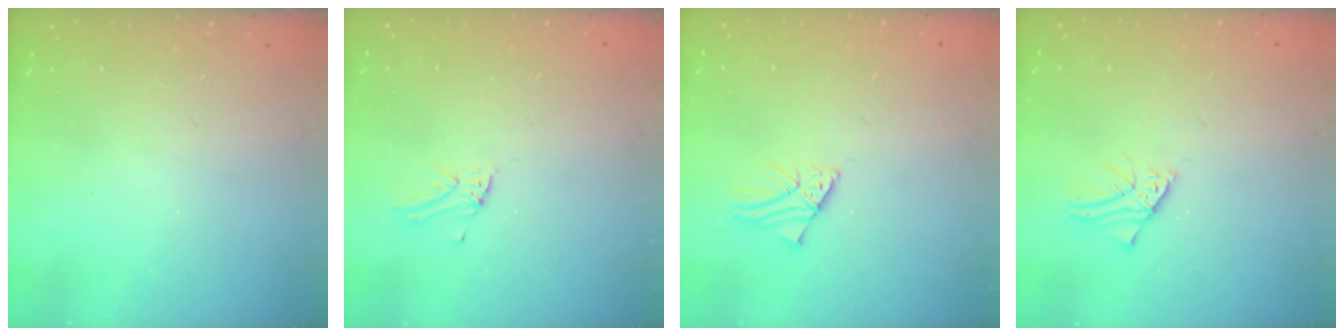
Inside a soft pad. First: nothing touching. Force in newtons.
{"total": 1.7, "press": 1.7, "slide": 0.1}
{"total": 1.5, "press": 1.5, "slide": 0.1}
{"total": 2.0, "press": 2.0, "slide": 0.2}